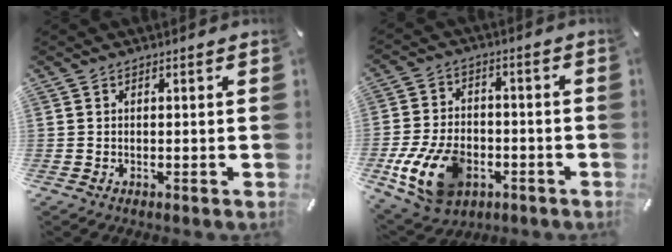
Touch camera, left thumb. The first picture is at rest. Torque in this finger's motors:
{"motor_torque": [0.77, 1.43, 0.32, 0.22, 0.19]}